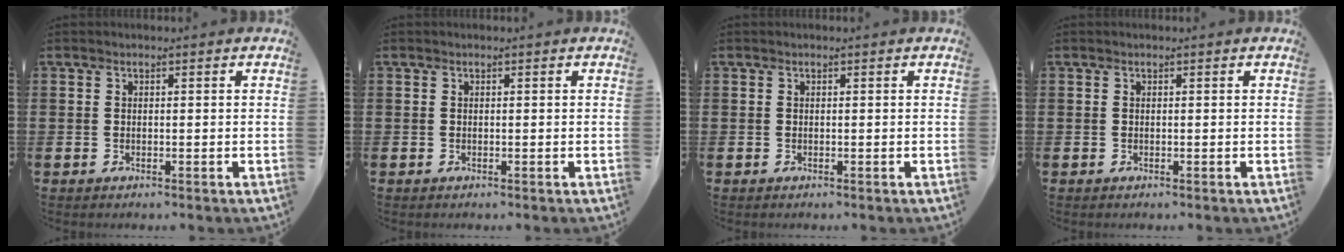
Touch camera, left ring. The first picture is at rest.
{"total": 0.0}
{"total": 0.0}
{"total": 0.0}